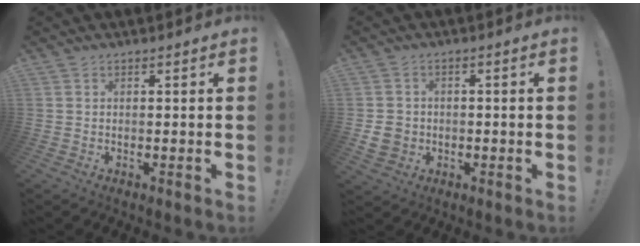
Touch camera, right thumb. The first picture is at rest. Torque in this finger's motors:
{"motor_torque": [0.00, 0.16, -0.11, 0.17, -0.01]}